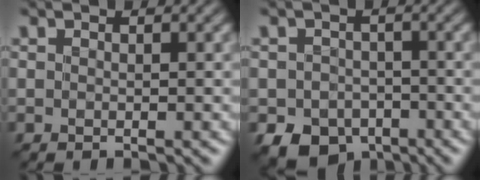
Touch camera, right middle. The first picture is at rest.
{"total": 5.4, "force": [-2.9, 3.9, 2.3], "torque": [-0.040, -0.016, -0.050]}